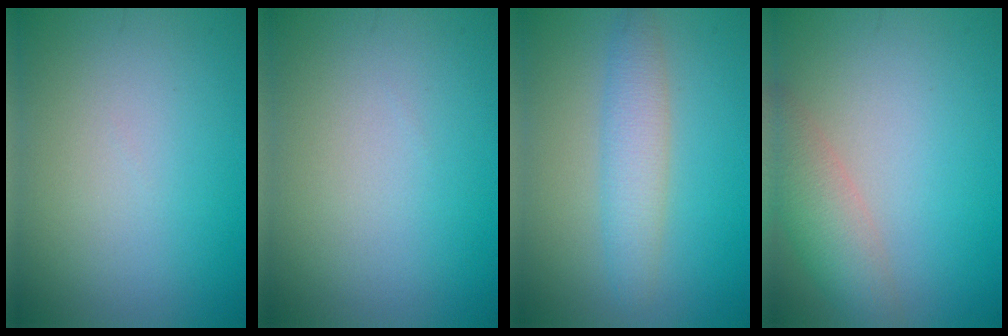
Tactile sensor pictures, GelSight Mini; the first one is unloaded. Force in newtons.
{"total": 0.0}
{"total": 3.5, "press": 3.5, "slide": 0.1}
{"total": 4.1, "press": 4.1, "slide": 0.3}